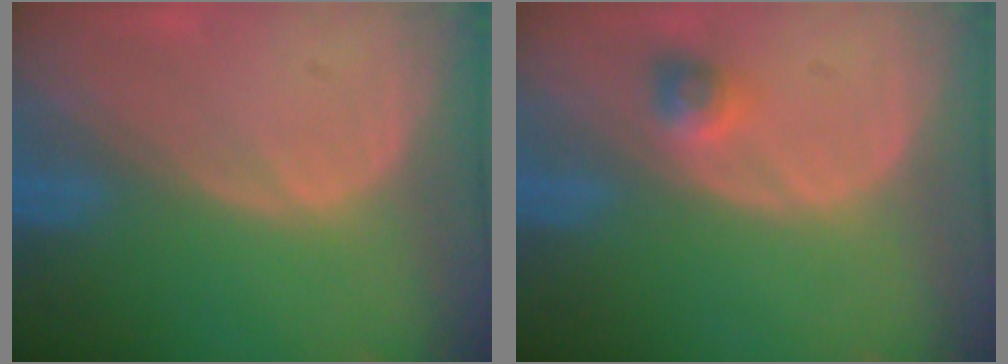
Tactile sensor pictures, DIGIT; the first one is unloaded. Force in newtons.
{"total": 2.3, "press": 2.0, "slide": 1.1}